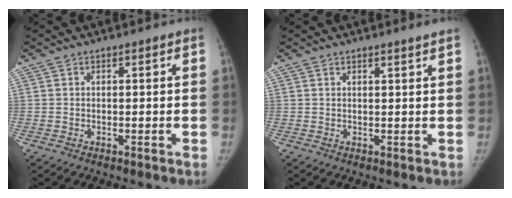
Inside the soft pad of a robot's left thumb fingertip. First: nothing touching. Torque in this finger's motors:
{"motor_torque": [0.15, -0.09, -0.06, 0.36, 0.00]}